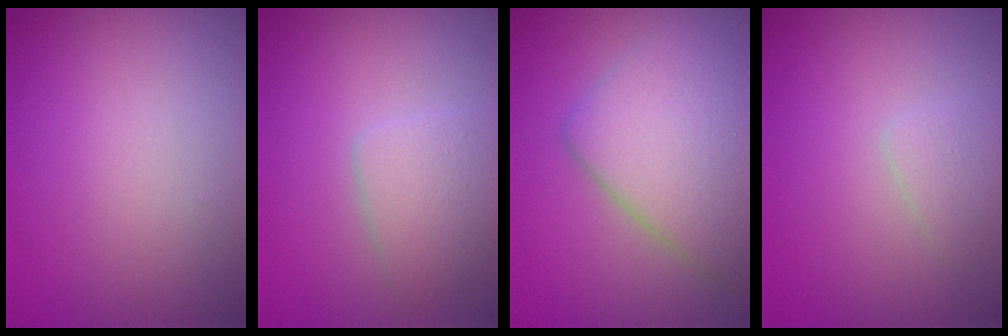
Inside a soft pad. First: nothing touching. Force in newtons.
{"total": 2.9, "press": 2.9, "slide": 0.2}
{"total": 6.6, "press": 6.6, "slide": 0.5}
{"total": 1.2, "press": 1.2, "slide": 0.0}